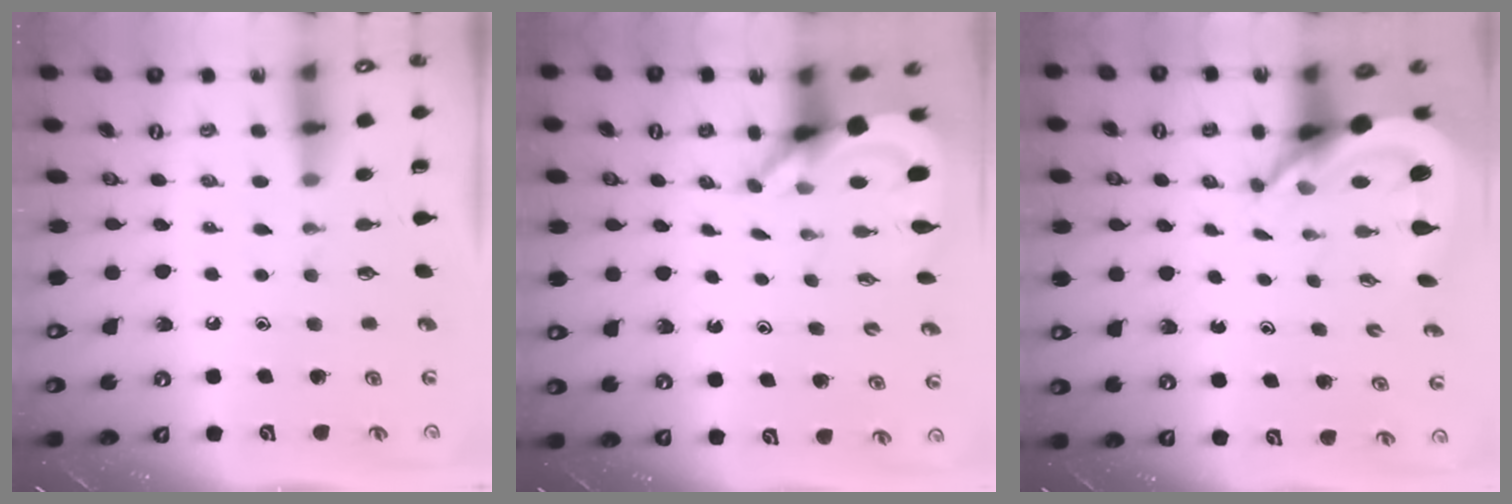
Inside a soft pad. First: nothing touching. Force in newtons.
{"total": 6.2, "press": 6.2, "slide": 0.5}
{"total": 7.1, "press": 7.0, "slide": 1.1}